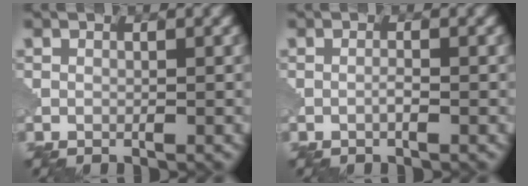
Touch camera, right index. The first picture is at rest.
{"total": 0.7, "force": [-0.3, 0.0, 0.6], "torque": [-0.013, 0.001, -0.008]}